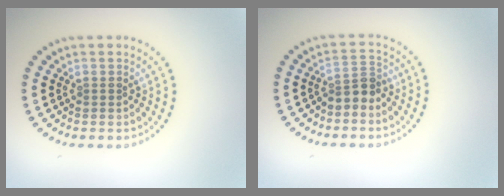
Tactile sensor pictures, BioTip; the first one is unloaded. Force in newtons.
{"total": 2.2, "press": 1.8, "slide": 1.4}